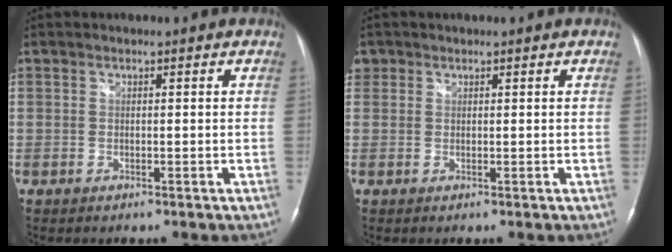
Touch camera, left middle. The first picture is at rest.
{"total": 1.9, "force": [1.1, 1.6, 0.1], "torque": [0.007, 0.008, 0.018]}